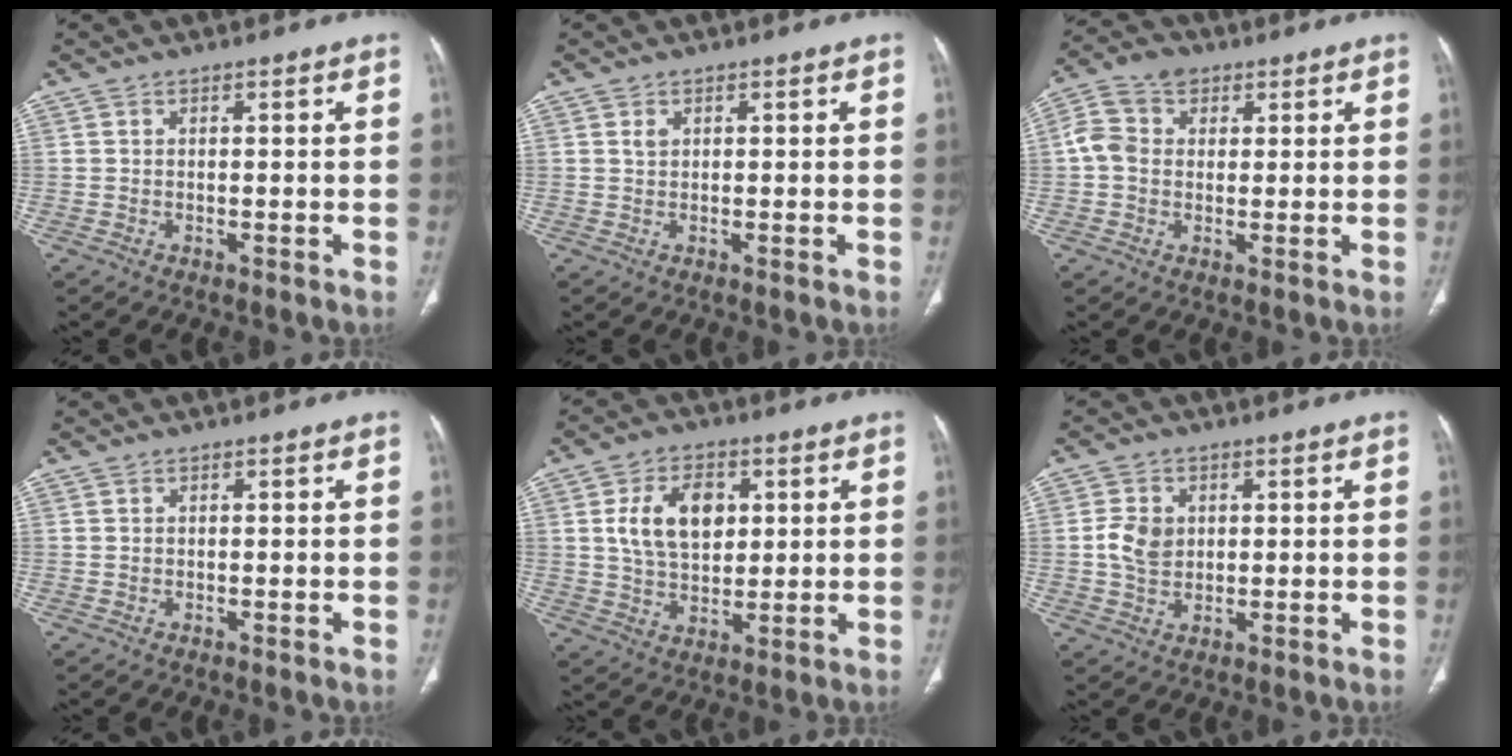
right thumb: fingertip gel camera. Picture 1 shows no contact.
{"total": 1.0, "force": [0.5, 0.6, 0.6], "torque": [-0.010, 0.002, 0.010]}
{"total": 7.3, "force": [1.3, 6.1, 3.8], "torque": [-0.072, 0.019, 0.016]}
{"total": 0.0}
{"total": 11.3, "force": [2.7, 7.5, 8.0], "torque": [-0.112, -0.005, 0.053]}
{"total": 5.4, "force": [0.7, 4.2, 3.2], "torque": [-0.049, -0.002, 0.016]}